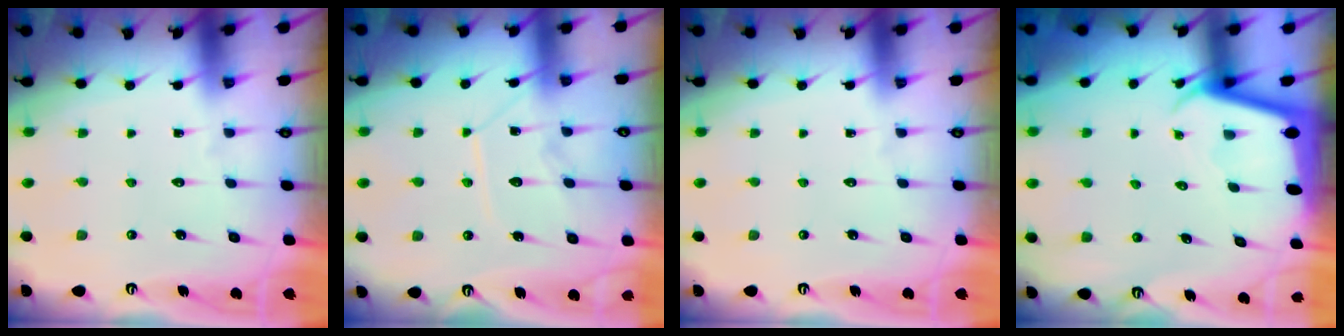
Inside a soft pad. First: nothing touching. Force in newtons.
{"total": 11.0, "press": 10.9, "slide": 0.8}
{"total": 0.0}
{"total": 2.2, "press": 2.2, "slide": 0.1}